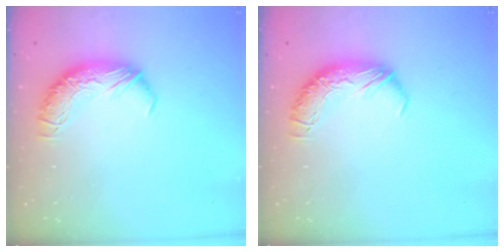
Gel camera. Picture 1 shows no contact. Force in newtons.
{"total": 0.0}